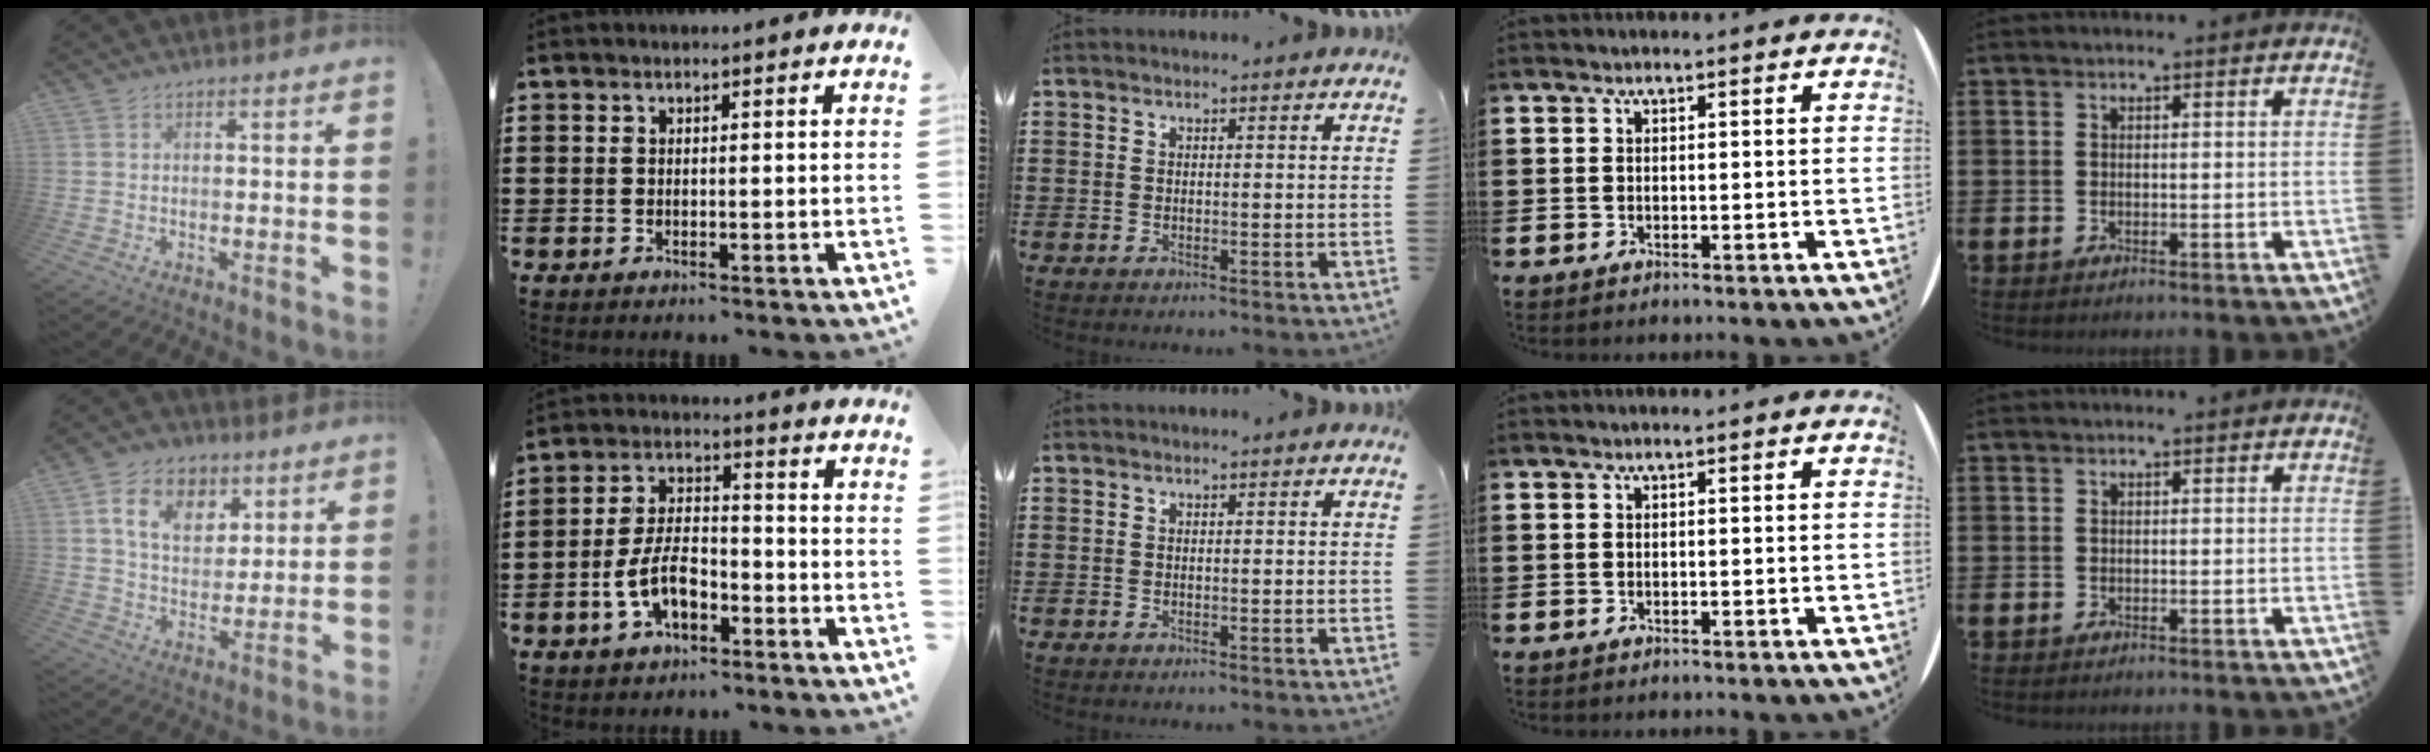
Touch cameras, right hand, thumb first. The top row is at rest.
{"thumb": {"total": 13.2, "force": [6.0, 9.6, 6.8], "torque": [-0.109, -0.015, 0.116]}, "index": {"total": 7.9, "force": [-3.4, 4.0, 5.9], "torque": [-0.133, 0.004, -0.068]}}